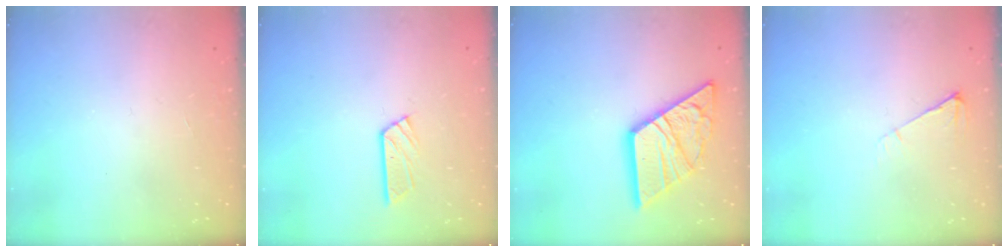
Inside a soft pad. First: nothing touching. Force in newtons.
{"total": 5.2, "press": 5.2, "slide": 0.3}
{"total": 18.7, "press": 18.6, "slide": 2.0}
{"total": 4.9, "press": 4.8, "slide": 0.9}